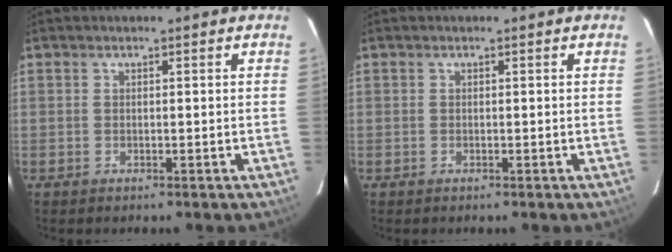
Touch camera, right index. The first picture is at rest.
{"total": 0.0}